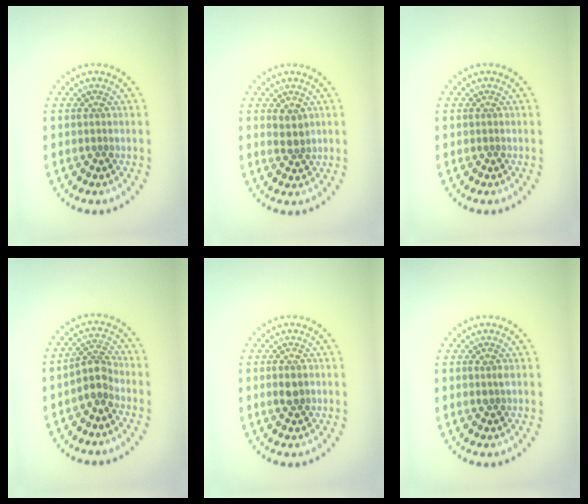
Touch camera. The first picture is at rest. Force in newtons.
{"total": 1.6, "press": 1.3, "slide": 0.9}
{"total": 0.0}
{"total": 2.5, "press": 2.0, "slide": 1.4}
{"total": 1.4, "press": 1.4, "slide": 0.1}
{"total": 0.5, "press": 0.5, "slide": 0.1}